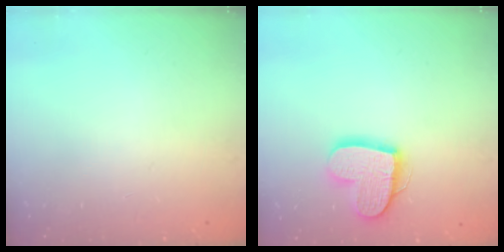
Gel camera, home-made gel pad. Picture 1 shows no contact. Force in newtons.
{"total": 15.0, "press": 15.0, "slide": 1.1}